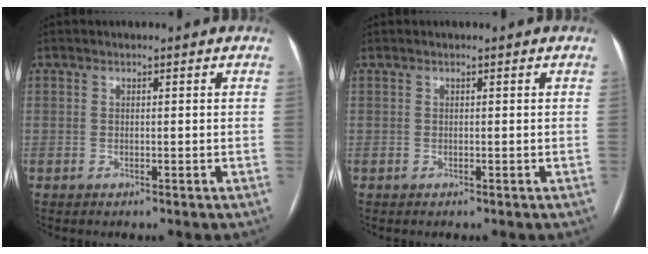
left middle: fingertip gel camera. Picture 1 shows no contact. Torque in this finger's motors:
{"motor_torque": [-0.02, 0.02, 0.00, 0.00]}